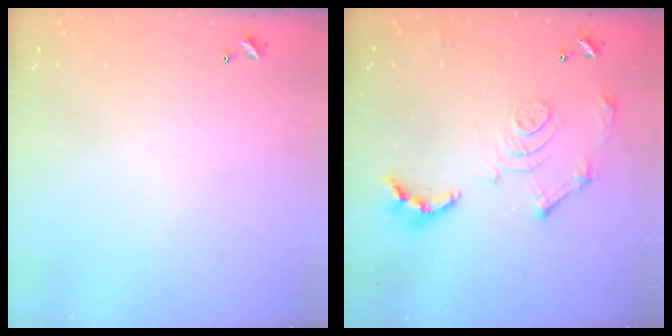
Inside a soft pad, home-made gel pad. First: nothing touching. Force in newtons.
{"total": 14.2, "press": 14.1, "slide": 1.4}